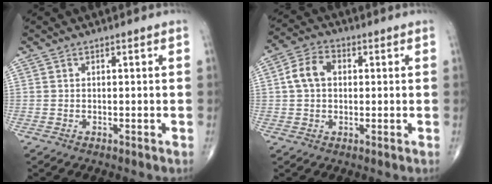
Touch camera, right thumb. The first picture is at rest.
{"total": 6.6, "force": [0.8, 4.7, 4.5], "torque": [-0.082, 0.019, 0.009]}